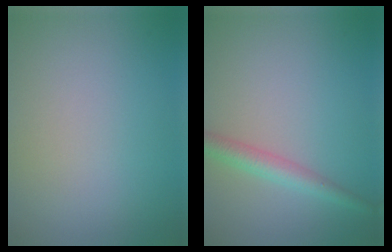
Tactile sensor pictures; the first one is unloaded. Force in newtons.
{"total": 2.5, "press": 2.5, "slide": 0.0}